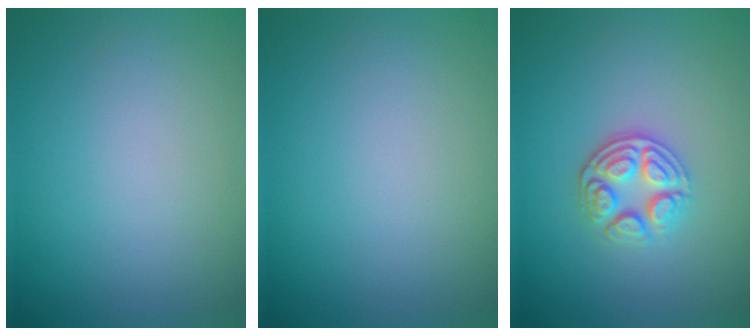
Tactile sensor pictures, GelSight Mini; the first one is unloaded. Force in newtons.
{"total": 0.0}
{"total": 3.5, "press": 3.0, "slide": 1.8}